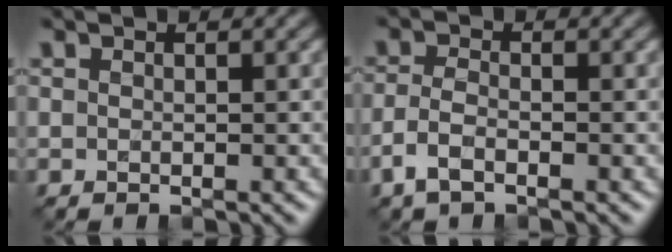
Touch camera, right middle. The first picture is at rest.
{"total": 2.5, "force": [-1.4, 1.0, 1.8], "torque": [-0.043, 0.000, -0.037]}